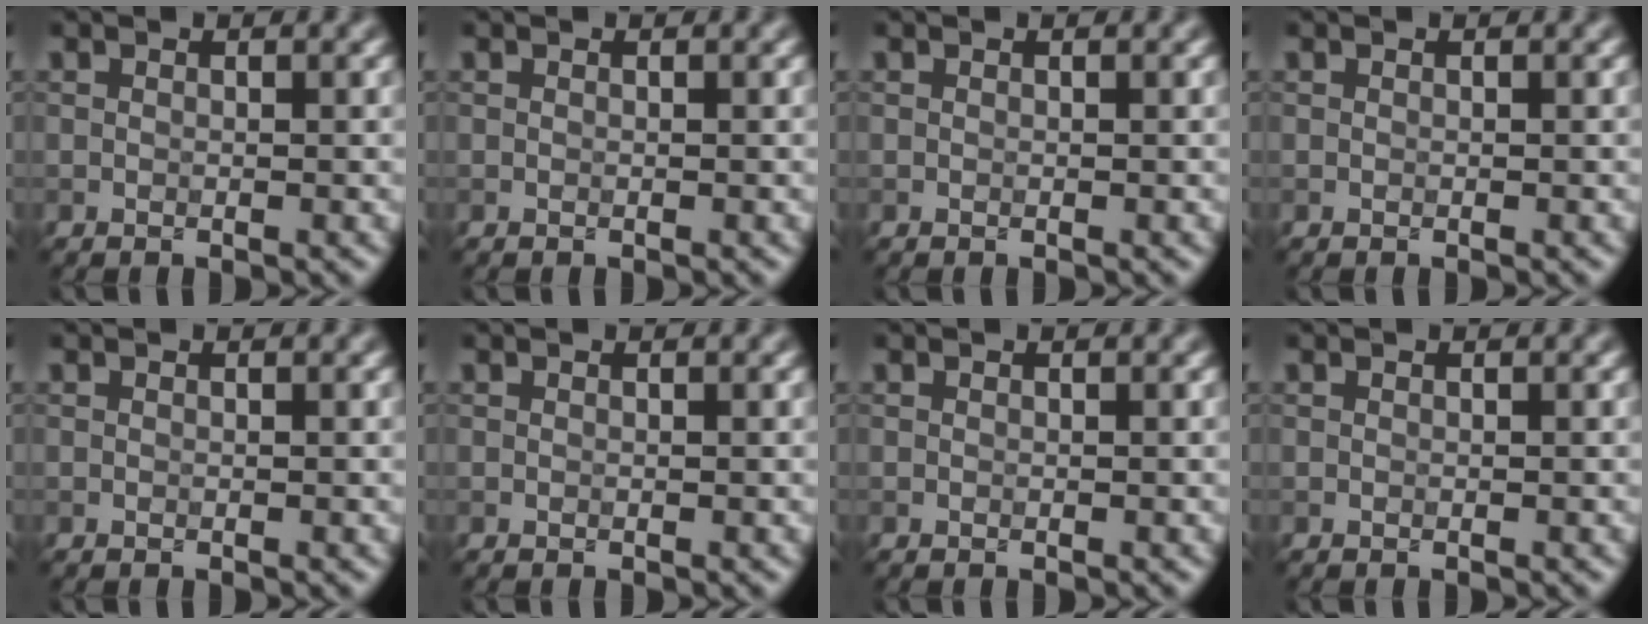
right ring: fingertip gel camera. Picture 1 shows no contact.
{"total": 0.0}
{"total": 0.0}
{"total": 0.0}
{"total": 0.0}
{"total": 0.0}
{"total": 0.0}
{"total": 0.0}